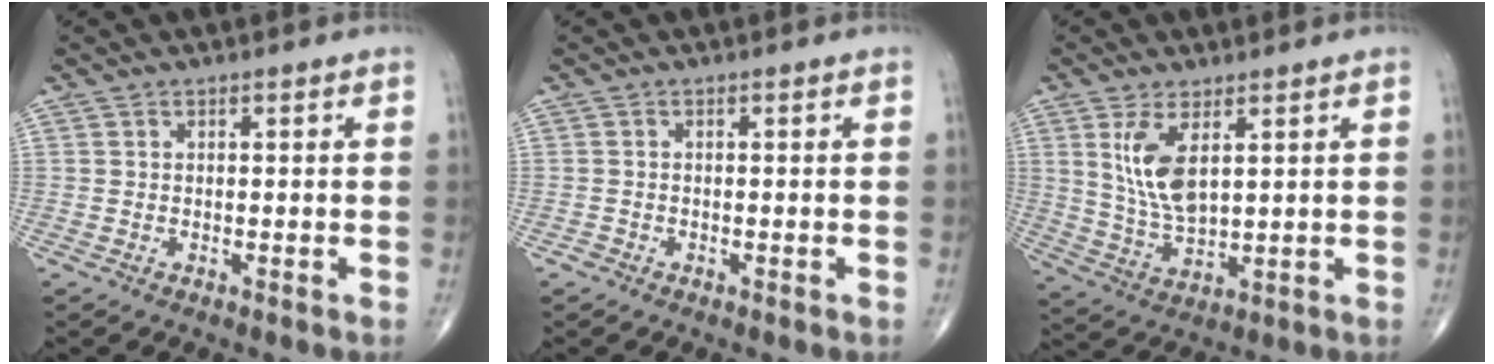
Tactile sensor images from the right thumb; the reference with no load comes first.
{"total": 0.7, "force": [-0.5, 0.5, 0.0], "torque": [0.002, 0.003, -0.015]}
{"total": 8.9, "force": [3.1, 3.8, 7.4], "torque": [-0.145, -0.021, 0.073]}